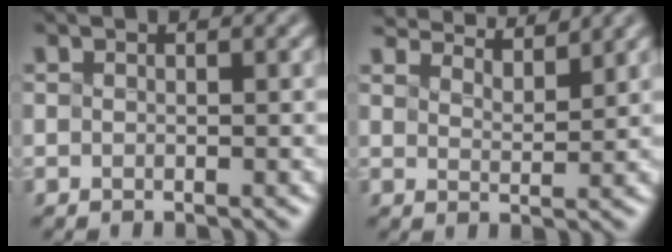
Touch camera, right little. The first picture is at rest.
{"total": 6.0, "force": [5.8, 0.7, 1.6], "torque": [-0.023, 0.024, 0.075]}